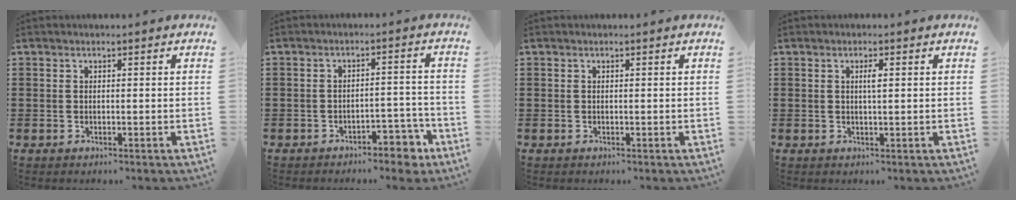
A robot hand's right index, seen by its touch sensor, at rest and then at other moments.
{"total": 4.4, "force": [-3.5, 1.5, 2.3], "torque": [-0.036, 0.011, -0.066]}
{"total": 0.0}
{"total": 1.4, "force": [0.4, 0.2, 1.3], "torque": [-0.025, 0.002, 0.005]}